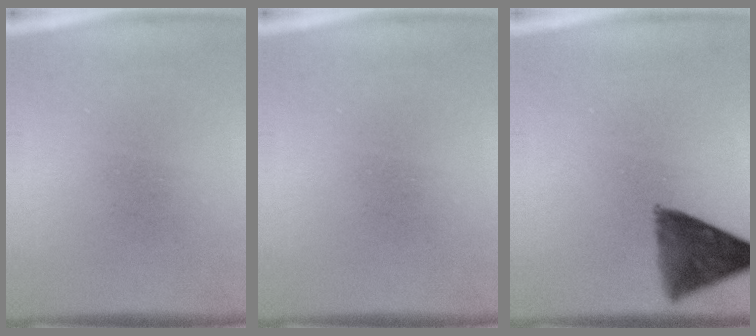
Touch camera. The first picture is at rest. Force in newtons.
{"total": 0.0}
{"total": 9.0}